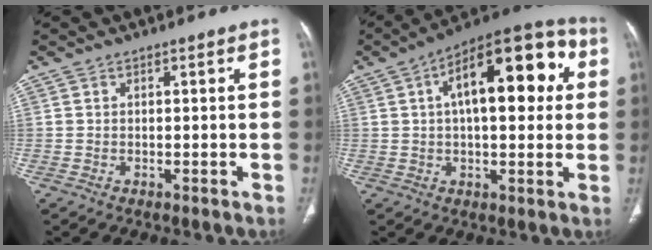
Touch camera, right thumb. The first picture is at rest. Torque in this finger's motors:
{"motor_torque": [0.93, 4.08, 1.51, -0.43, 0.41]}